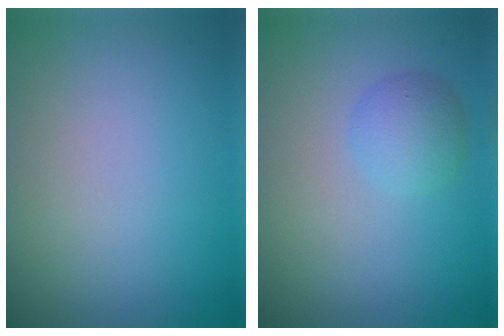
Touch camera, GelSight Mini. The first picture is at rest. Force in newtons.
{"total": 2.4, "press": 2.4, "slide": 0.1}